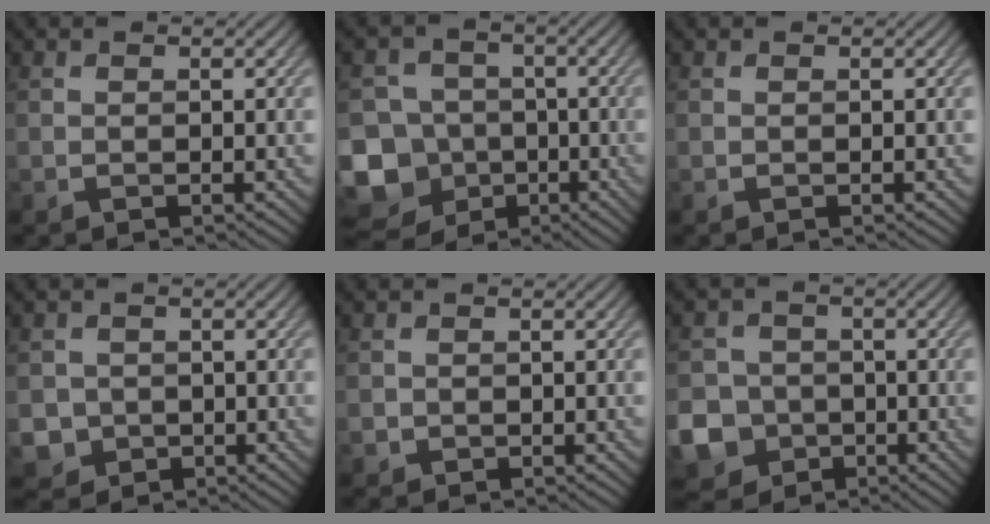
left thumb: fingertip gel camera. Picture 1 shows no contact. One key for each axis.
{"total": 14.9, "fx": -6.1, "fy": 12.9, "fz": 4.4, "tx": -0.156, "ty": -0.036, "tz": -0.114}
{"total": 0.0}
{"total": 3.2, "fx": -0.6, "fy": 3.0, "fz": 0.6, "tx": -0.023, "ty": -0.013, "tz": -0.015}
{"total": 1.1, "fx": -0.2, "fy": 1.0, "fz": 0.1, "tx": 0.001, "ty": -0.007, "tz": -0.006}
{"total": 11.3, "fx": -4.3, "fy": 10.0, "fz": 2.9, "tx": -0.105, "ty": -0.049, "tz": -0.094}